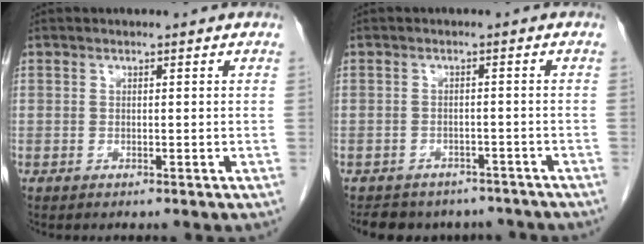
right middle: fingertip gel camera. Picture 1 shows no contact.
{"total": 10.1, "force": [-8.7, 4.7, 2.0], "torque": [-0.032, 0.008, -0.100]}